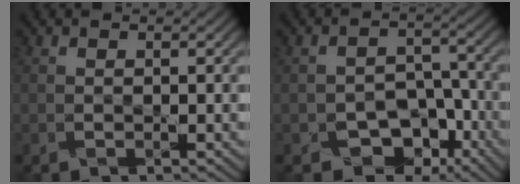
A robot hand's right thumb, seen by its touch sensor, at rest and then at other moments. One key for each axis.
{"total": 7.6, "fx": -4.6, "fy": 5.1, "fz": 3.3, "tx": -0.049, "ty": -0.004, "tz": -0.071}